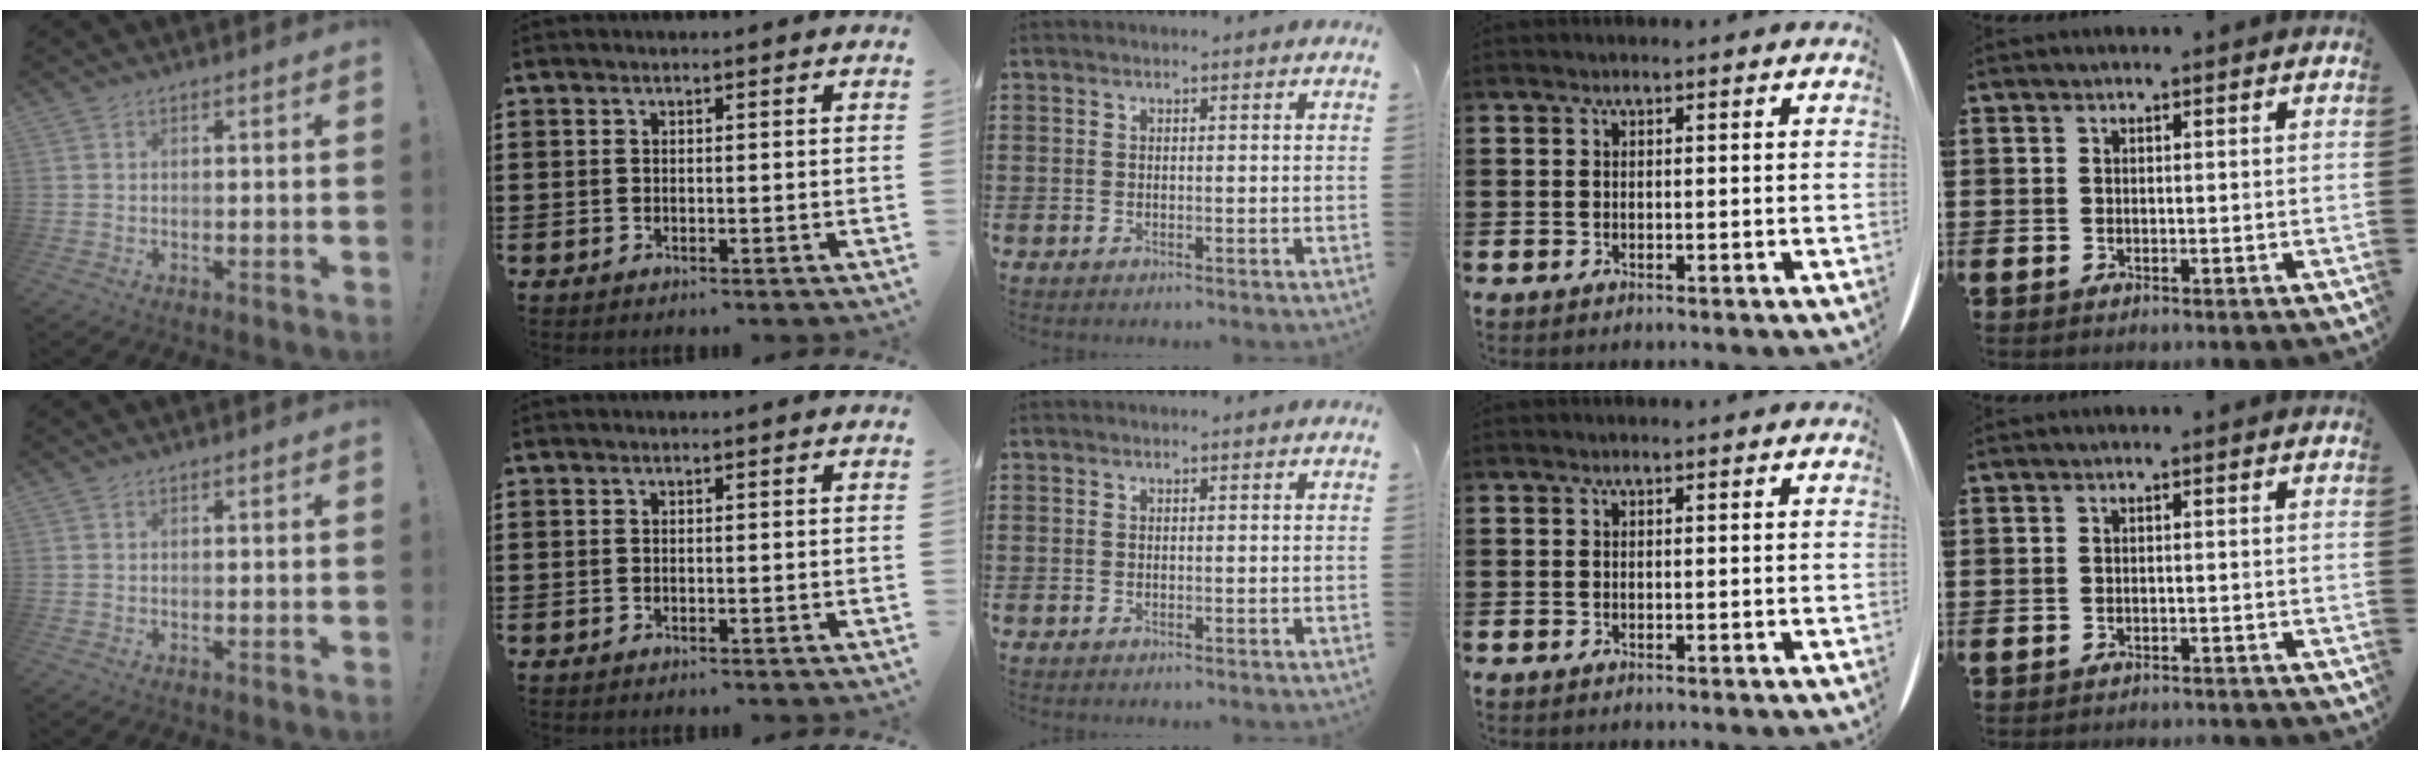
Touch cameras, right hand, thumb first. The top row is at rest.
{"little": {"total": 1.0, "force": [-1.0, -0.1, 0.0], "torque": [-0.002, 0.001, -0.020]}}